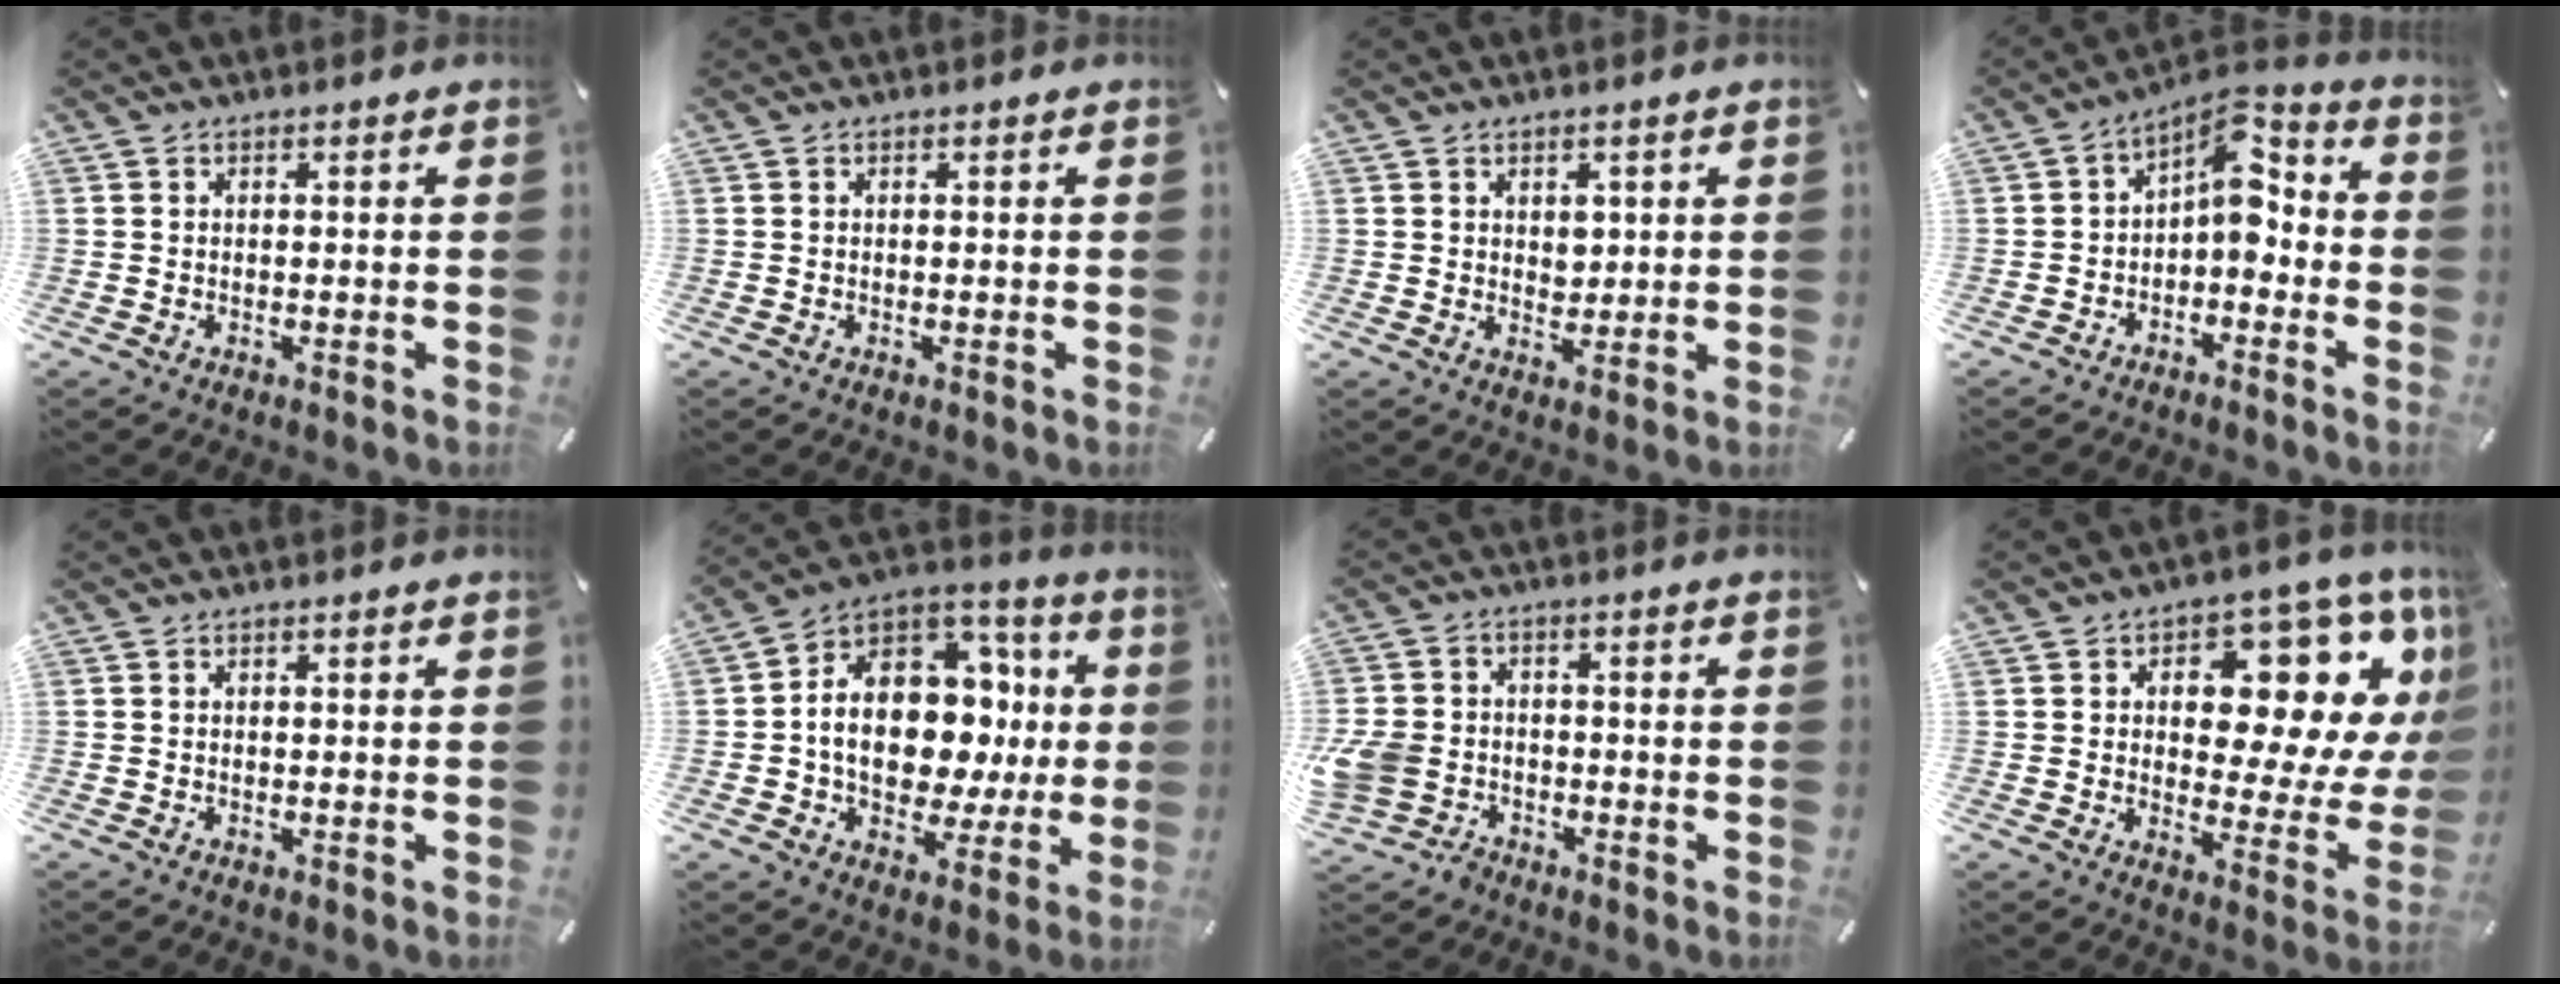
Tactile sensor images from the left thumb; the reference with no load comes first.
{"total": 0.0}
{"total": 3.2, "force": [1.1, 2.7, 1.3], "torque": [0.003, -0.008, 0.013]}
{"total": 8.2, "force": [1.4, 4.9, 6.3], "torque": [-0.089, -0.016, 0.022]}
{"total": 0.0}
{"total": 17.9, "force": [-0.4, 13.2, 12.0], "torque": [-0.187, -0.018, 0.000]}
{"total": 7.8, "force": [-3.1, 6.5, 3.1], "torque": [-0.083, 0.024, -0.059]}
{"total": 17.8, "force": [8.8, 9.5, 12.2], "torque": [-0.144, -0.076, 0.140]}